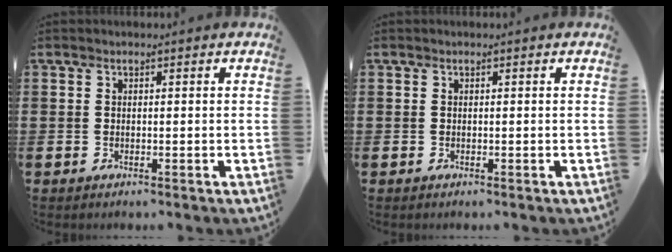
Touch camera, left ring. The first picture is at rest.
{"total": 0.0}